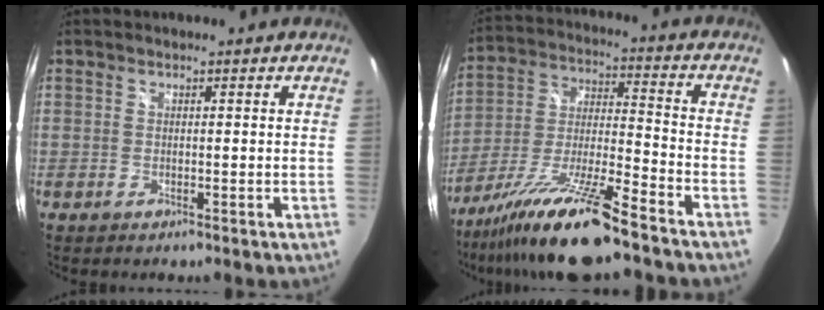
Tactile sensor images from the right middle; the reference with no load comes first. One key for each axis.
{"total": 17.5, "fx": -13.2, "fy": 0.8, "fz": 11.5, "tx": -0.221, "ty": -0.027, "tz": -0.237}